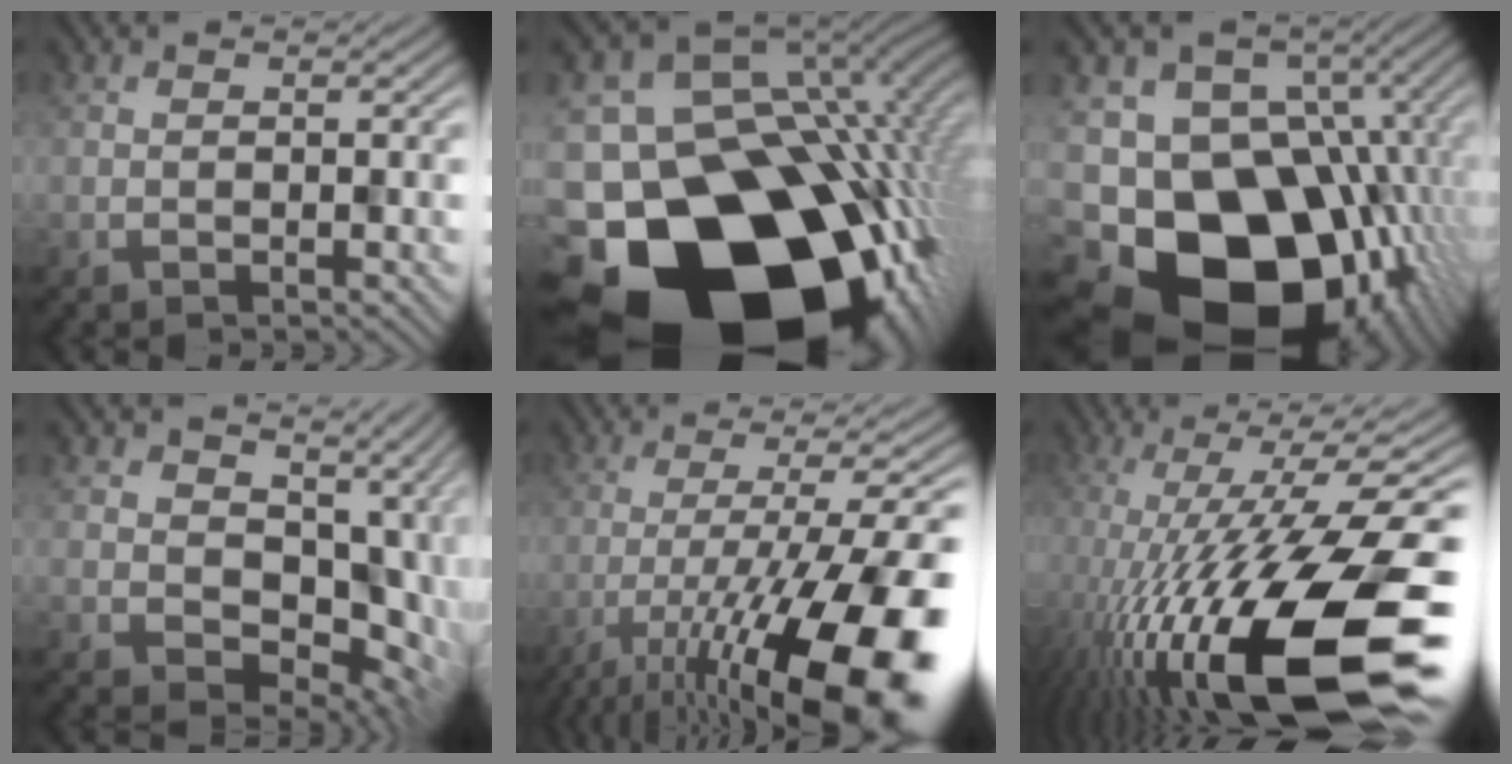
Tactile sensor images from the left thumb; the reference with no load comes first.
{"total": 23.3, "force": [-11.3, 16.9, 11.4], "torque": [-0.159, -0.079, -0.161]}
{"total": 19.6, "force": [-8.0, 14.4, 10.6], "torque": [-0.171, -0.018, -0.106]}
{"total": 11.0, "force": [2.2, 8.3, 6.9], "torque": [-0.109, -0.042, 0.062]}
{"total": 17.5, "force": [-9.0, 5.1, 14.1], "torque": [-0.209, -0.010, -0.142]}
{"total": 19.0, "force": [-7.5, 5.9, 16.5], "torque": [-0.280, -0.011, -0.124]}